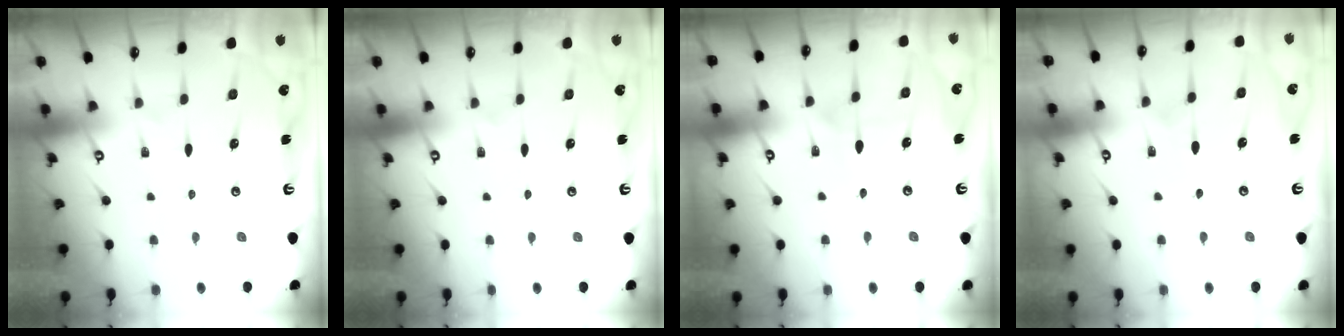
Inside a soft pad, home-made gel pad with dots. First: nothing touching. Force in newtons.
{"total": 0.0}
{"total": 5.5, "press": 5.4, "slide": 0.6}
{"total": 3.8, "press": 3.8, "slide": 0.4}